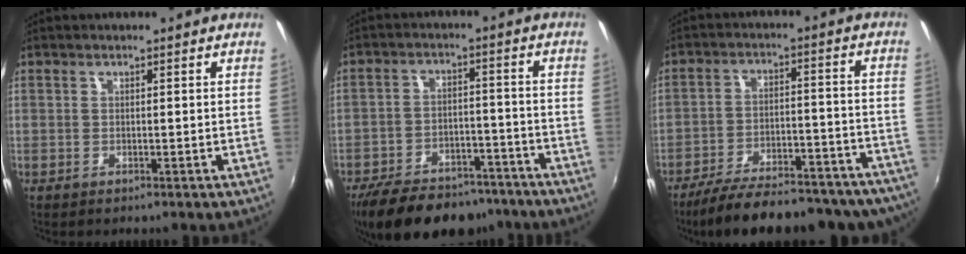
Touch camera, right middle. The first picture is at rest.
{"total": 20.4, "force": [-16.1, 8.9, 8.8], "torque": [-0.187, 0.005, -0.226]}
{"total": 28.2, "force": [-24.6, 7.5, 11.5], "torque": [-0.190, -0.010, -0.312]}